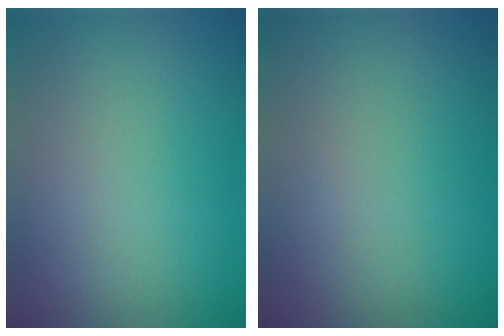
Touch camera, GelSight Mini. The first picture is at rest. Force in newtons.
{"total": 0.0}